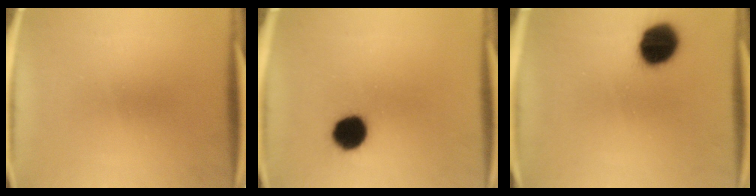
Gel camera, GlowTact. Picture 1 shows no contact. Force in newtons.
{"total": 9.1}
{"total": 11.6}